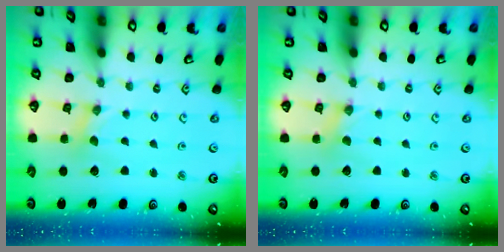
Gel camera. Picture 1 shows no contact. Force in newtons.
{"total": 0.9, "press": 0.8, "slide": 0.2}